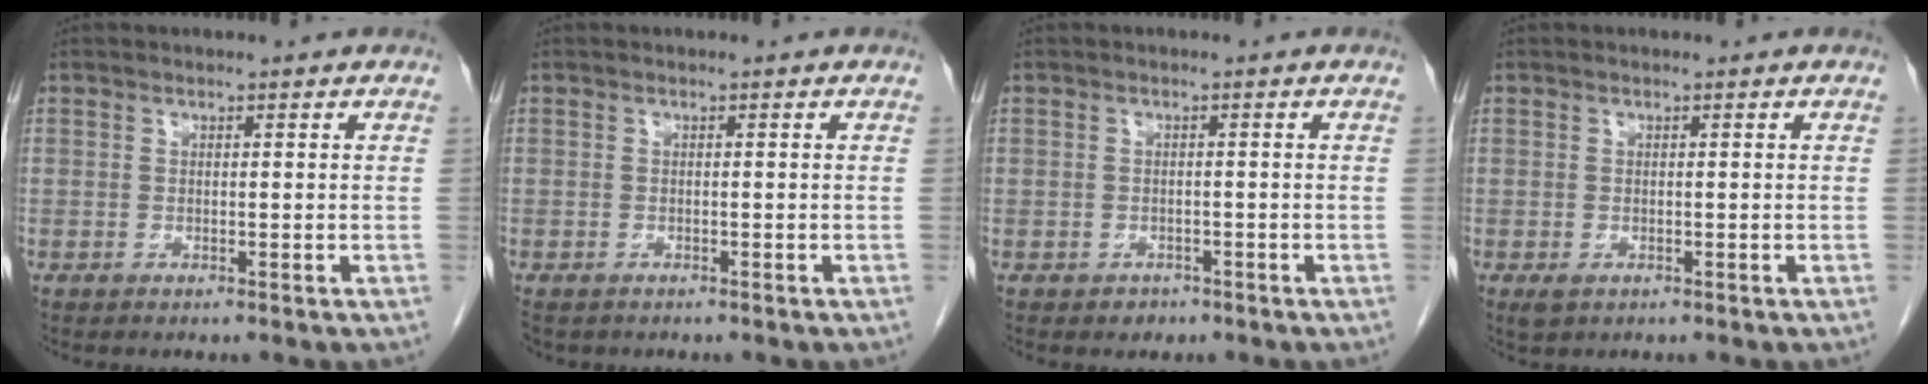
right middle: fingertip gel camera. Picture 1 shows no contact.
{"total": 1.9, "force": [-1.5, 0.9, 0.6], "torque": [-0.012, -0.003, -0.018]}
{"total": 1.7, "force": [-1.0, 1.3, 0.1], "torque": [-0.005, 0.004, -0.014]}
{"total": 1.3, "force": [-0.5, 0.9, 0.8], "torque": [-0.017, -0.002, -0.001]}